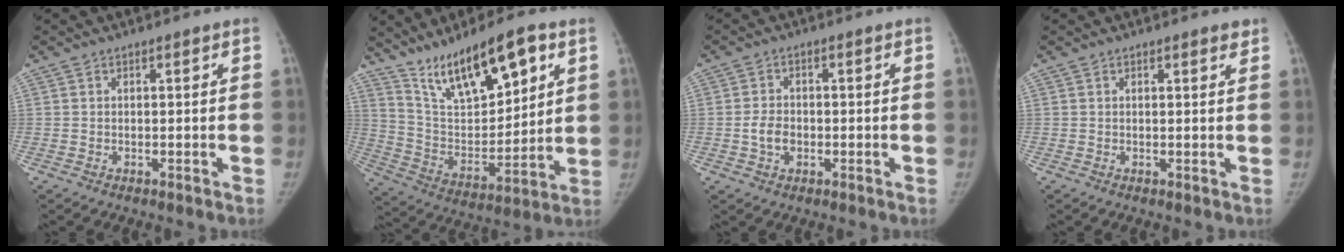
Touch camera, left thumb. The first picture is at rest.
{"total": 18.2, "force": [11.0, 6.5, 12.9], "torque": [-0.184, -0.047, 0.209]}
{"total": 3.9, "force": [-0.8, 2.9, 2.5], "torque": [-0.041, 0.008, -0.015]}
{"total": 1.3, "force": [1.0, 0.2, 0.8], "torque": [-0.007, -0.006, 0.013]}